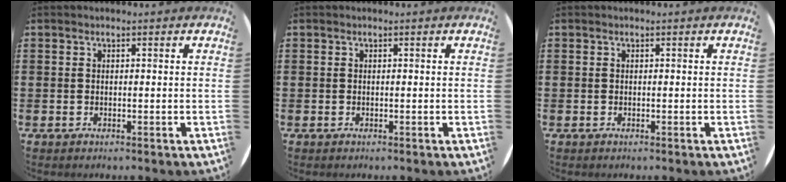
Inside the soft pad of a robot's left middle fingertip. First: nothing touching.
{"total": 0.0}
{"total": 0.0}